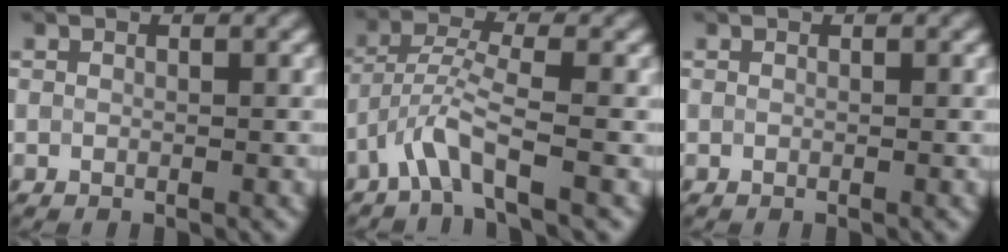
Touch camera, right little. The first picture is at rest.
{"total": 3.9, "force": [-2.2, 0.6, 3.2], "torque": [-0.065, 0.011, -0.051]}
{"total": 0.0}